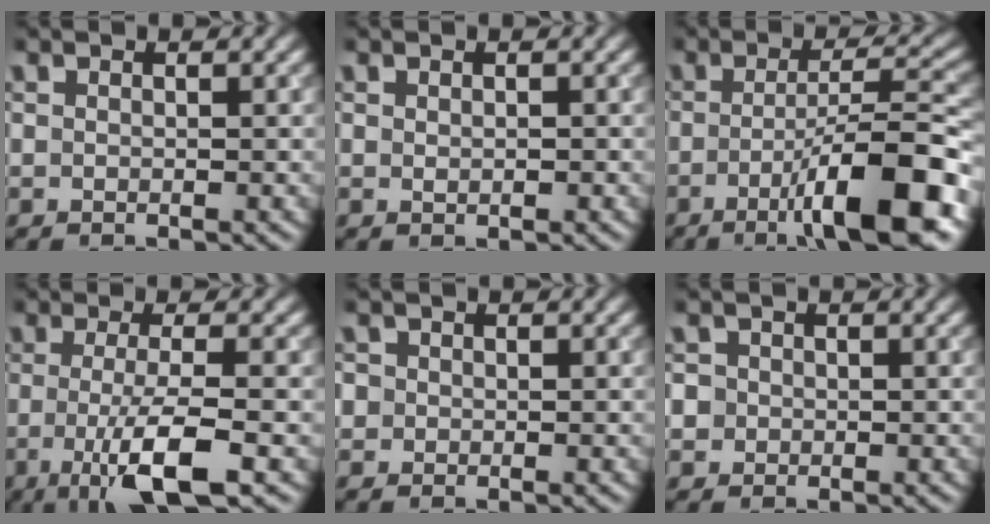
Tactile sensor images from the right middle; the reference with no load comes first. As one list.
[{"total": 0.7, "force": [-0.1, 0.4, 0.6], "torque": [-0.009, -0.003, 0.000]}, {"total": 9.5, "force": [-3.9, 1.7, 8.5], "torque": [-0.121, 0.009, -0.069]}, {"total": 6.5, "force": [-1.7, 1.5, 6.0], "torque": [-0.100, -0.010, -0.034]}, {"total": 1.2, "force": [-0.1, 1.1, 0.3], "torque": [0.000, -0.001, -0.007]}, {"total": 2.2, "force": [0.1, 2.1, 0.7], "torque": [0.001, 0.011, -0.012]}]